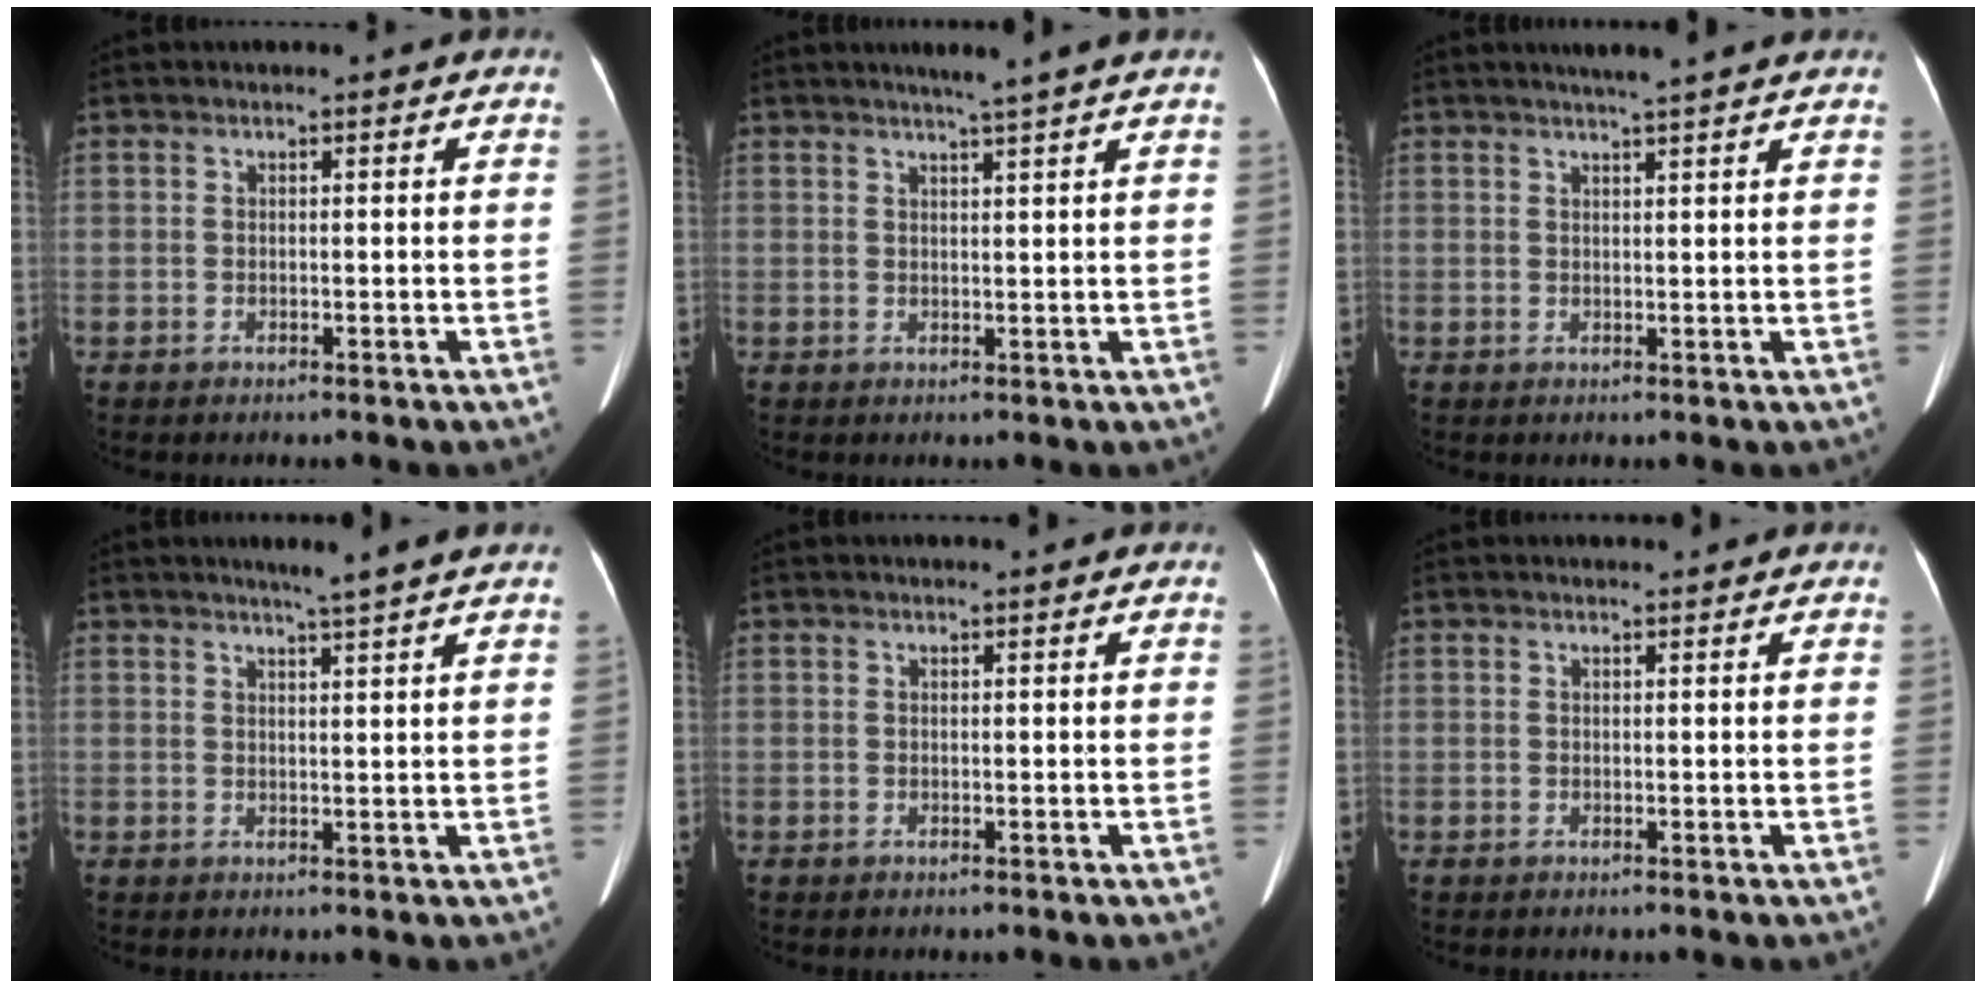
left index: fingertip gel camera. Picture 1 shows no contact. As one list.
[{"total": 3.4, "force": [2.7, -1.1, 1.7], "torque": [-0.023, -0.003, 0.041]}, {"total": 4.6, "force": [3.9, -0.6, 2.4], "torque": [-0.033, 0.010, 0.051]}, {"total": 3.8, "force": [3.2, -1.1, 1.9], "torque": [-0.028, -0.002, 0.045]}, {"total": 0.9, "force": [0.8, 0.0, 0.3], "torque": [-0.007, 0.004, 0.013]}, {"total": 1.5, "force": [1.4, 0.3, 0.4], "torque": [-0.009, 0.010, 0.021]}]